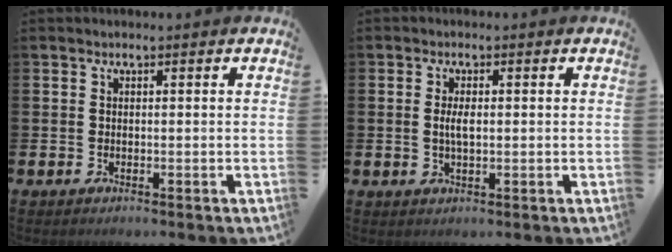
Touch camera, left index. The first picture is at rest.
{"total": 2.6, "force": [0.1, 1.0, 2.4], "torque": [-0.045, 0.004, -0.001]}